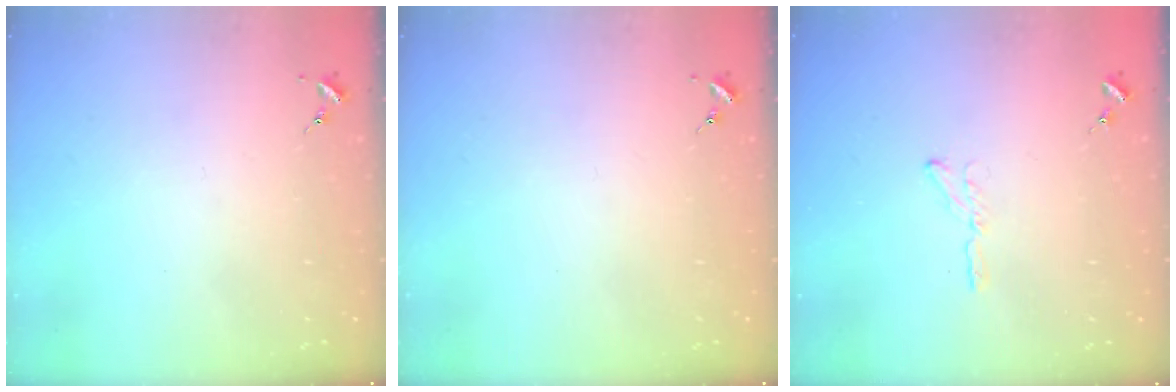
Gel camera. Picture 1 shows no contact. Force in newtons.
{"total": 0.0}
{"total": 4.1, "press": 4.1, "slide": 0.5}